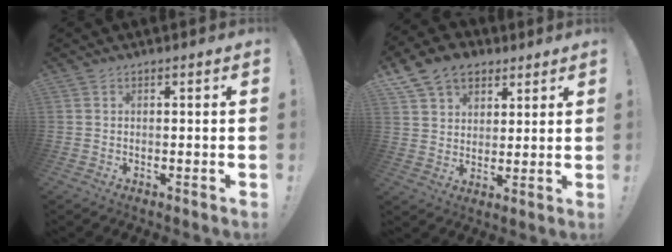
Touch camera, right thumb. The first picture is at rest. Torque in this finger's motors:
{"motor_torque": [1.02, 1.80, 0.55, 0.35, 0.25]}